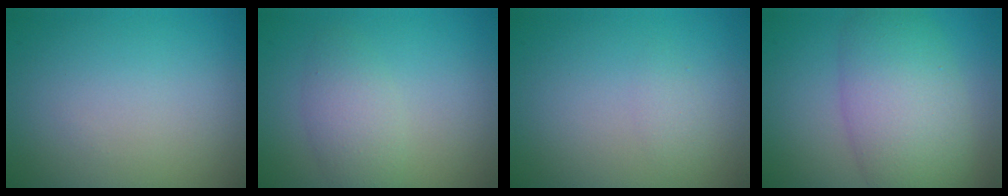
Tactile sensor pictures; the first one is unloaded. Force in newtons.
{"total": 2.7, "press": 2.7, "slide": 0.1}
{"total": 0.9, "press": 0.9, "slide": 0.1}
{"total": 7.8, "press": 7.8, "slide": 0.3}